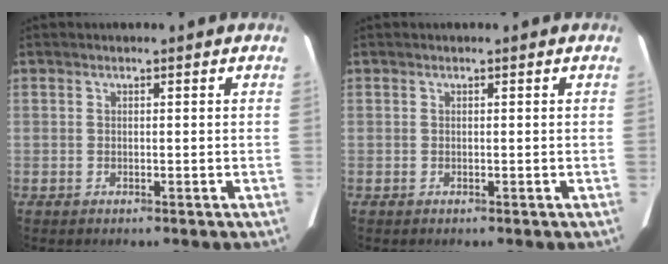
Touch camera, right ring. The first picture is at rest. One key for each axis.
{"total": 0.0}